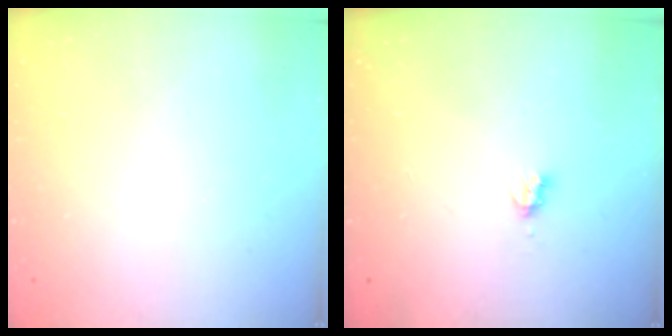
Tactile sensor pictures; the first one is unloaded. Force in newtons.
{"total": 2.6, "press": 2.6, "slide": 0.4}